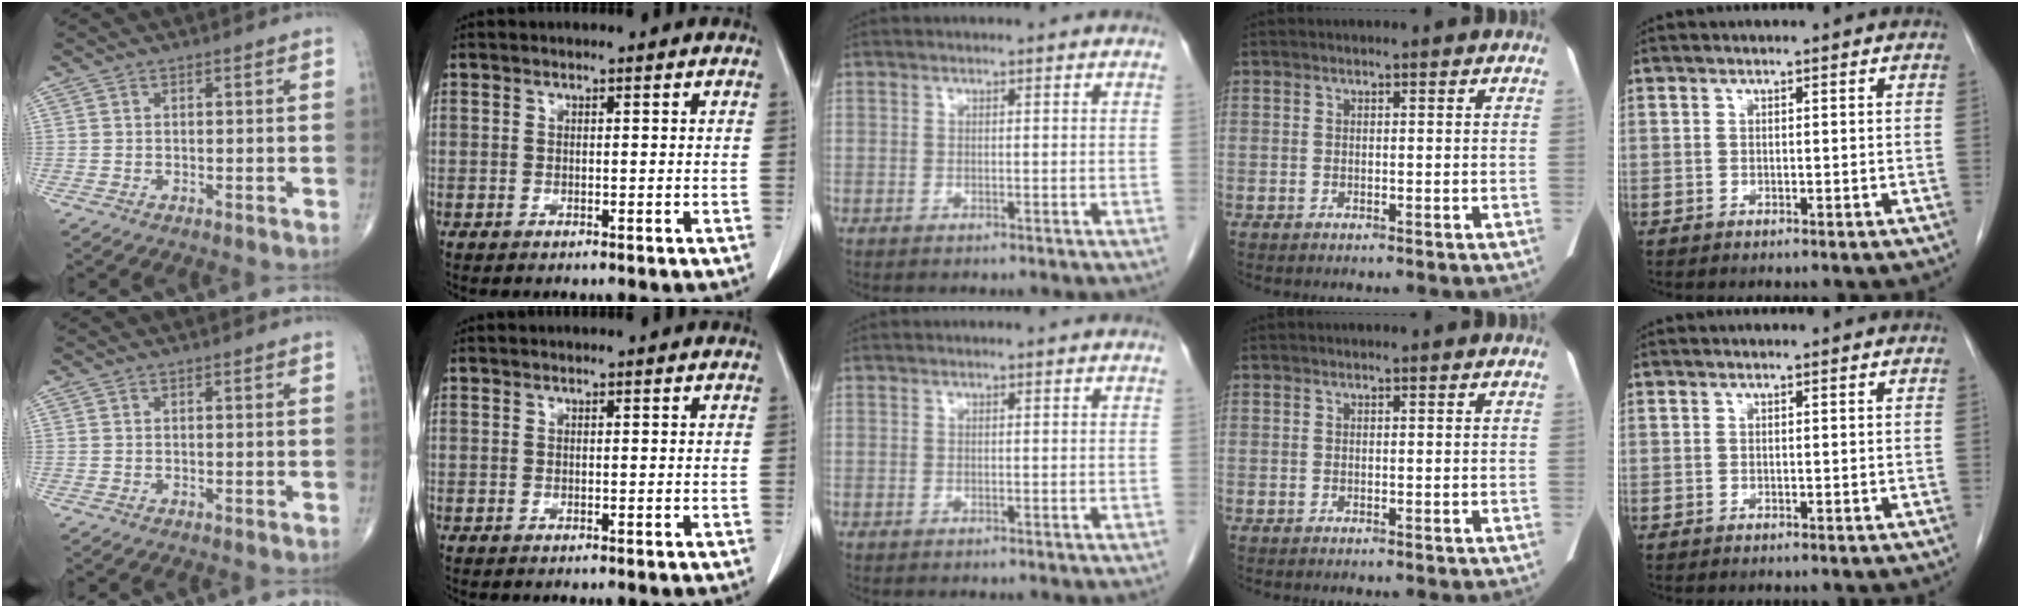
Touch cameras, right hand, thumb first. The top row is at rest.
{}